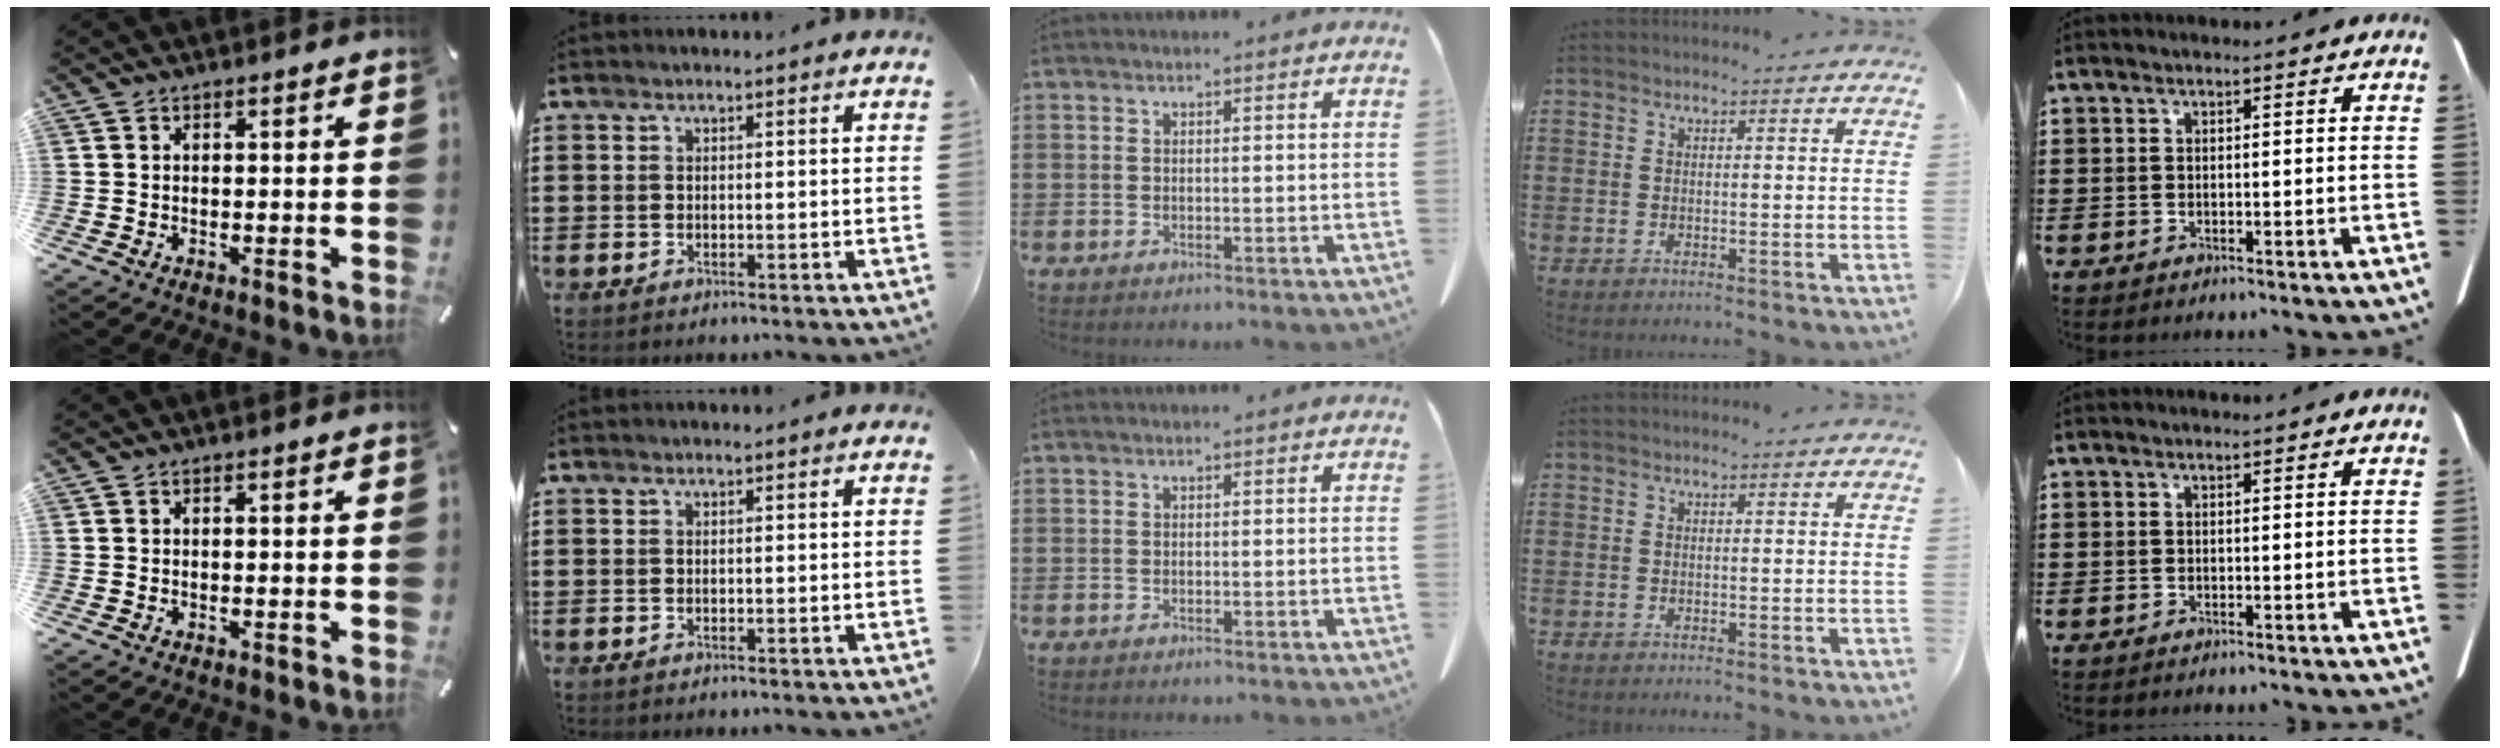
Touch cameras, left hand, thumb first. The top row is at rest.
{}